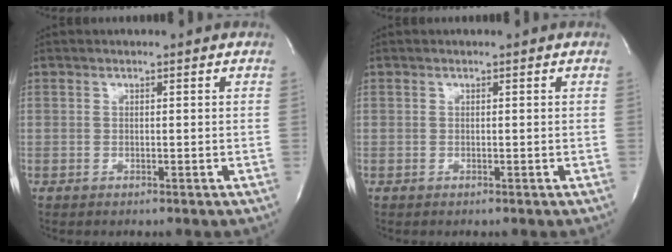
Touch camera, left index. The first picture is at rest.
{"total": 0.0}